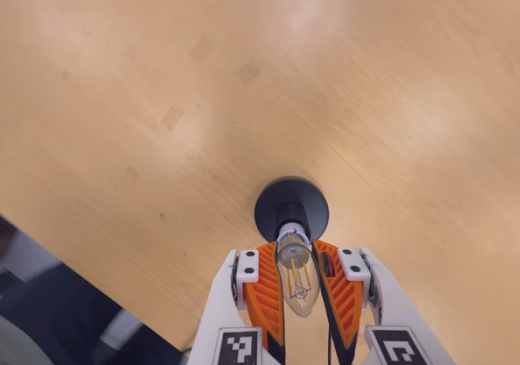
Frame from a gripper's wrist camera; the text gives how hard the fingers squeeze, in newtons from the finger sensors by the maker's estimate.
{"total": 23.3, "left": 23.5, "right": 23.1}